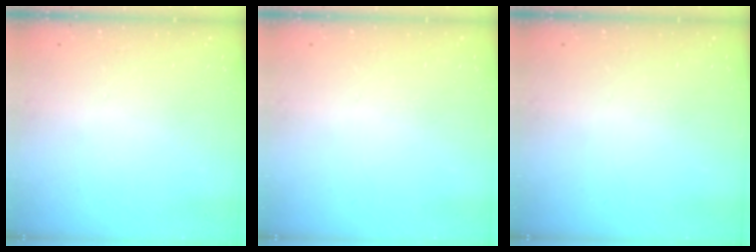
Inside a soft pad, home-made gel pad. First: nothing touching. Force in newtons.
{"total": 0.0}
{"total": 0.0}